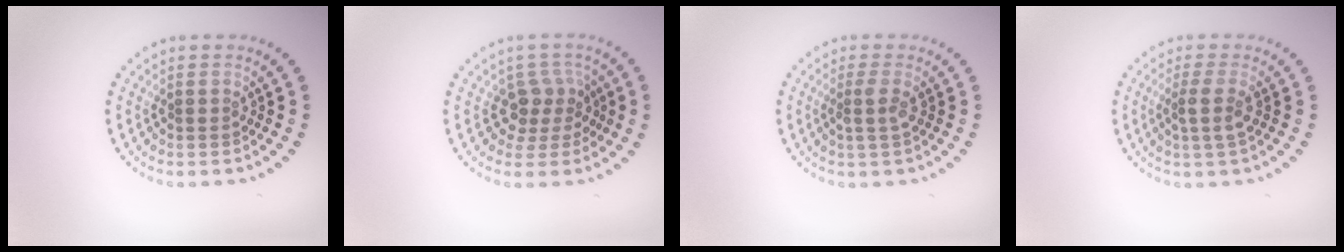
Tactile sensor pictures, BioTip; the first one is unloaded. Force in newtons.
{"total": 2.7, "press": 2.1, "slide": 1.7}
{"total": 1.3, "press": 1.1, "slide": 0.7}
{"total": 1.9, "press": 1.5, "slide": 1.2}